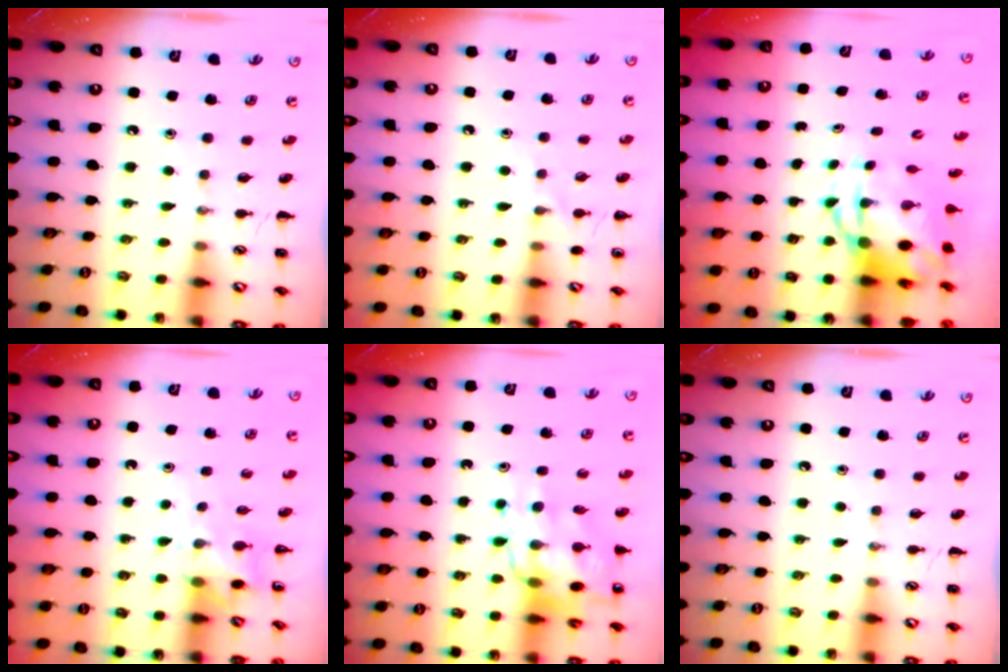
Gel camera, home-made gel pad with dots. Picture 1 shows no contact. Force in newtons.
{"total": 6.1, "press": 5.7, "slide": 2.2}
{"total": 6.5, "press": 6.2, "slide": 1.9}
{"total": 3.7, "press": 3.7, "slide": 0.7}
{"total": 13.9, "press": 13.5, "slide": 3.5}
{"total": 0.0}